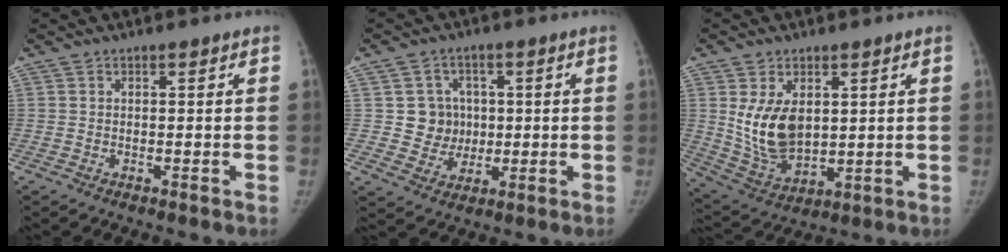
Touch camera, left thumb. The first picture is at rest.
{"total": 7.1, "force": [0.8, 6.8, 1.8], "torque": [0.010, 0.005, 0.017]}
{"total": 11.7, "force": [2.4, 7.3, 8.9], "torque": [-0.142, -0.021, 0.065]}